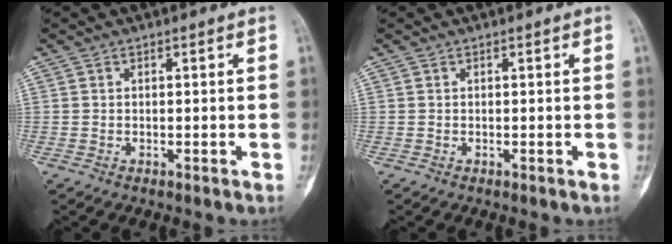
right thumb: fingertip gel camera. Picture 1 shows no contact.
{"total": 0.0}